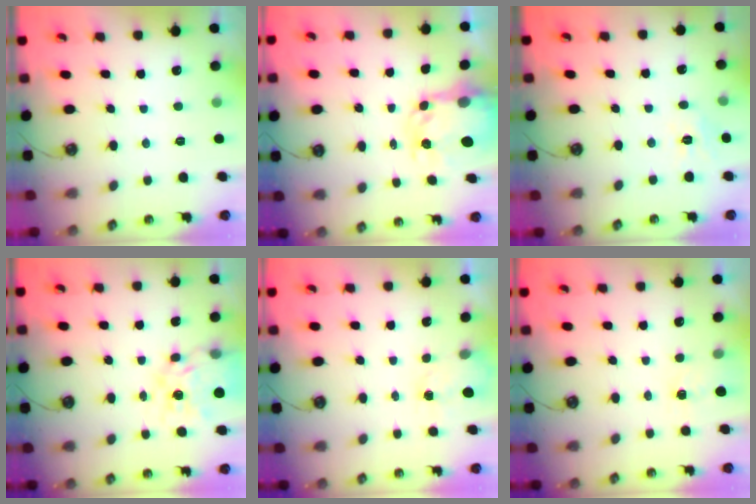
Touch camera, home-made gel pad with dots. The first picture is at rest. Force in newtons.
{"total": 6.5, "press": 6.5, "slide": 0.7}
{"total": 5.3, "press": 5.2, "slide": 0.7}
{"total": 16.7, "press": 16.6, "slide": 1.7}
{"total": 1.5, "press": 1.5, "slide": 0.2}
{"total": 1.3, "press": 1.2, "slide": 0.2}